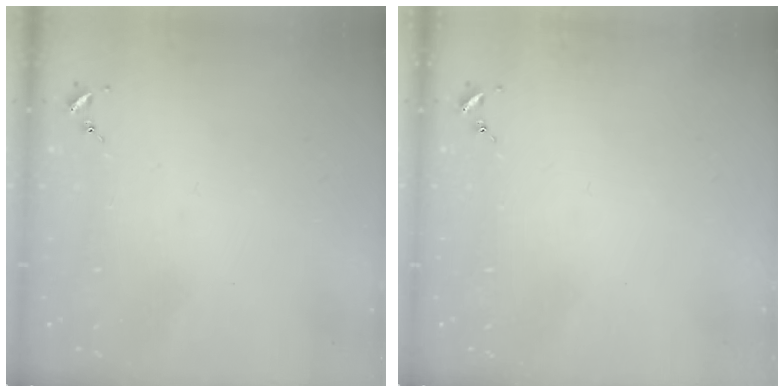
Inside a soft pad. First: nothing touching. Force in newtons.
{"total": 0.0}